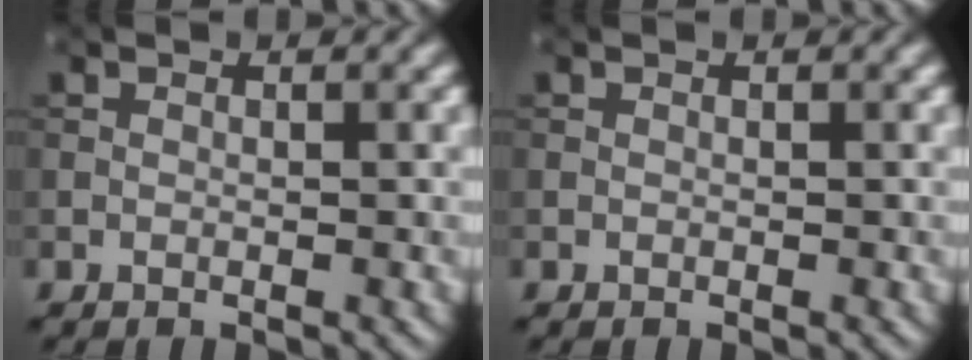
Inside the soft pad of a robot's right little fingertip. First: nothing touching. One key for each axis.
{"total": 0.0}